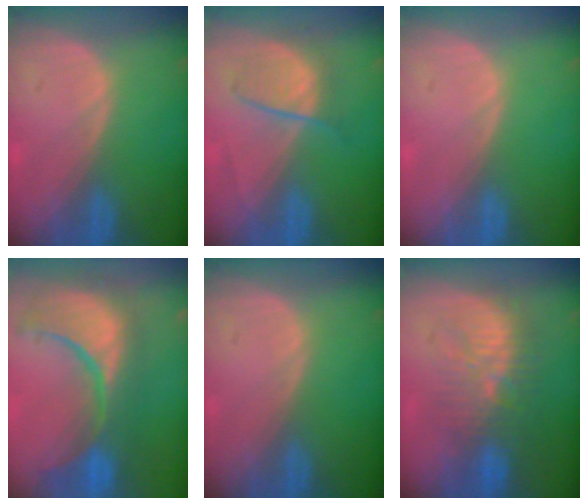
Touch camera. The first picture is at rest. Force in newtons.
{"total": 4.9, "press": 4.9, "slide": 0.5}
{"total": 0.0}
{"total": 13.6, "press": 11.8, "slide": 6.8}
{"total": 0.0}
{"total": 9.2, "press": 9.0, "slide": 2.0}